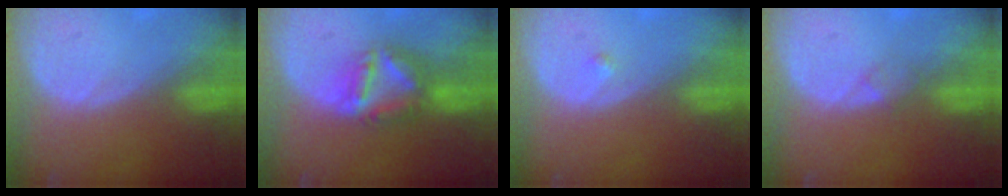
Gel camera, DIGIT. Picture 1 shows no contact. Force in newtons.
{"total": 7.7, "press": 6.6, "slide": 4.0}
{"total": 0.7, "press": 0.7, "slide": 0.1}
{"total": 1.4, "press": 1.4, "slide": 0.1}